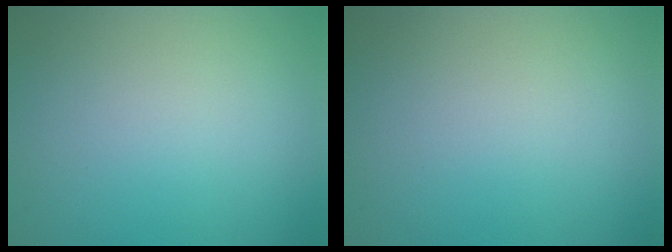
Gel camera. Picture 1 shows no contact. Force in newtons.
{"total": 0.0}